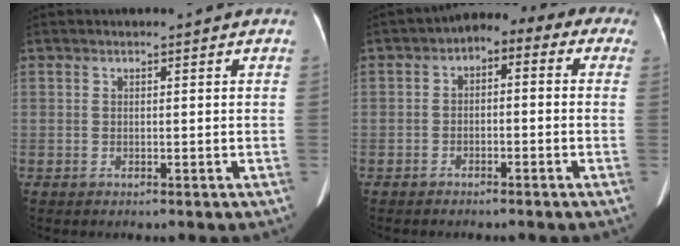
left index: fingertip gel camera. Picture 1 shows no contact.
{"total": 6.5, "force": [-0.1, 4.3, 4.9], "torque": [-0.052, 0.050, -0.013]}